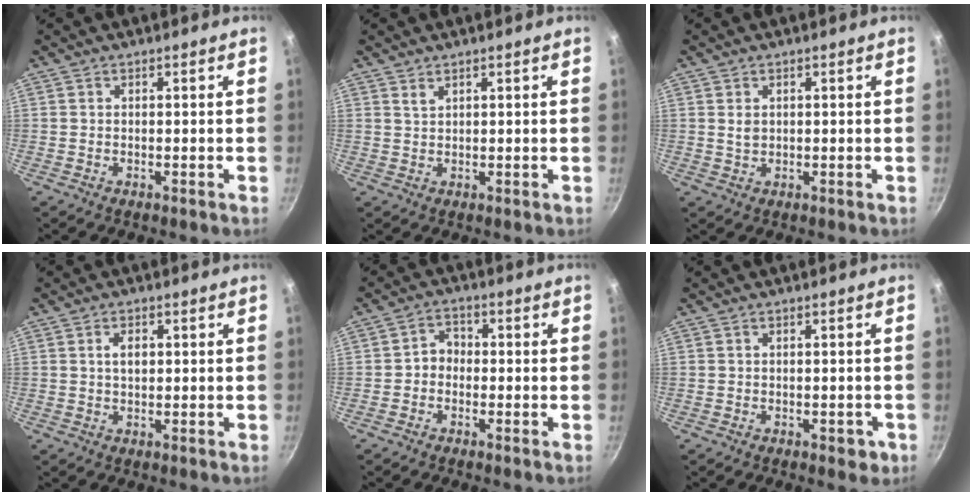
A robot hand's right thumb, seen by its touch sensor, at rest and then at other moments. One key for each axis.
{"total": 1.3, "fx": 1.0, "fy": 0.5, "fz": 0.6, "tx": -0.005, "ty": -0.007, "tz": 0.022}
{"total": 1.6, "fx": 0.4, "fy": 1.1, "fz": 1.0, "tx": -0.017, "ty": -0.005, "tz": 0.013}
{"total": 2.8, "fx": 0.6, "fy": 1.7, "fz": 2.1, "tx": -0.031, "ty": 0.000, "tz": 0.010}
{"total": 3.8, "fx": -0.8, "fy": 3.1, "fz": 2.0, "tx": -0.015, "ty": 0.019, "tz": -0.026}
{"total": 2.3, "fx": -1.0, "fy": 1.3, "fz": 1.6, "tx": -0.009, "ty": 0.003, "tz": -0.011}